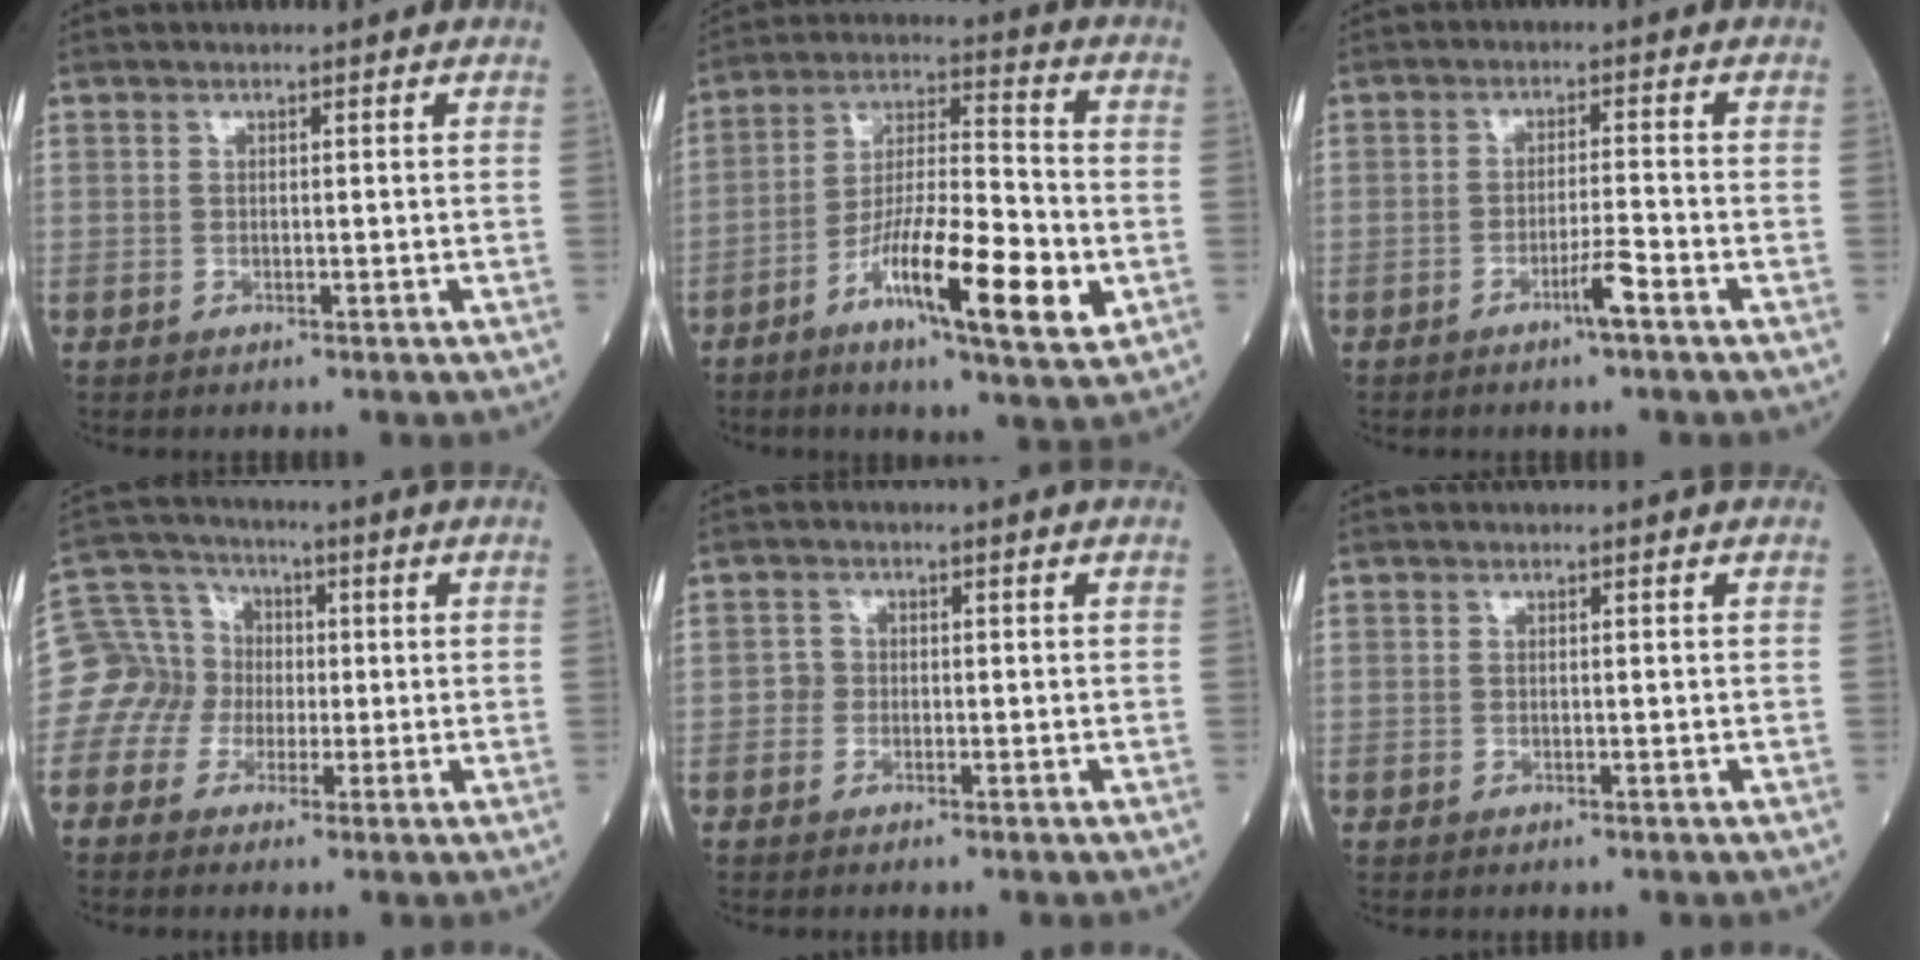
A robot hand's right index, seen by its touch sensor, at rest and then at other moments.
{"total": 15.1, "force": [-5.7, 2.3, 13.8], "torque": [-0.246, -0.011, -0.098]}
{"total": 3.4, "force": [-2.1, -0.3, 2.7], "torque": [-0.048, -0.003, -0.039]}
{"total": 8.1, "force": [-1.5, 7.9, 0.8], "torque": [-0.027, 0.036, -0.027]}
{"total": 1.2, "force": [-0.6, 1.1, 0.2], "torque": [0.005, 0.007, -0.016]}
{"total": 0.0}